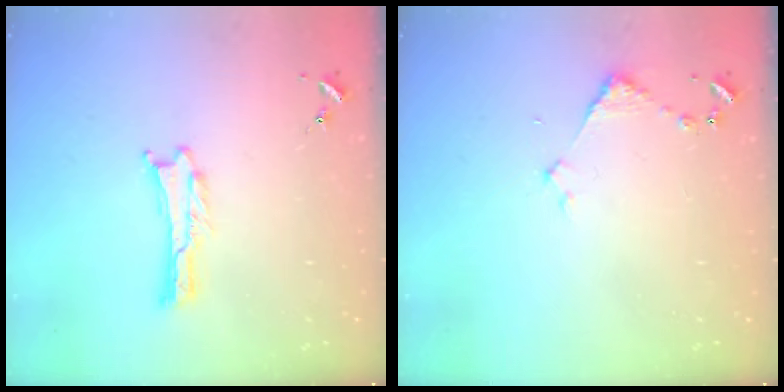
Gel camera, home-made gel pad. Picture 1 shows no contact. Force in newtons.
{"total": 2.9, "press": 2.9, "slide": 0.3}